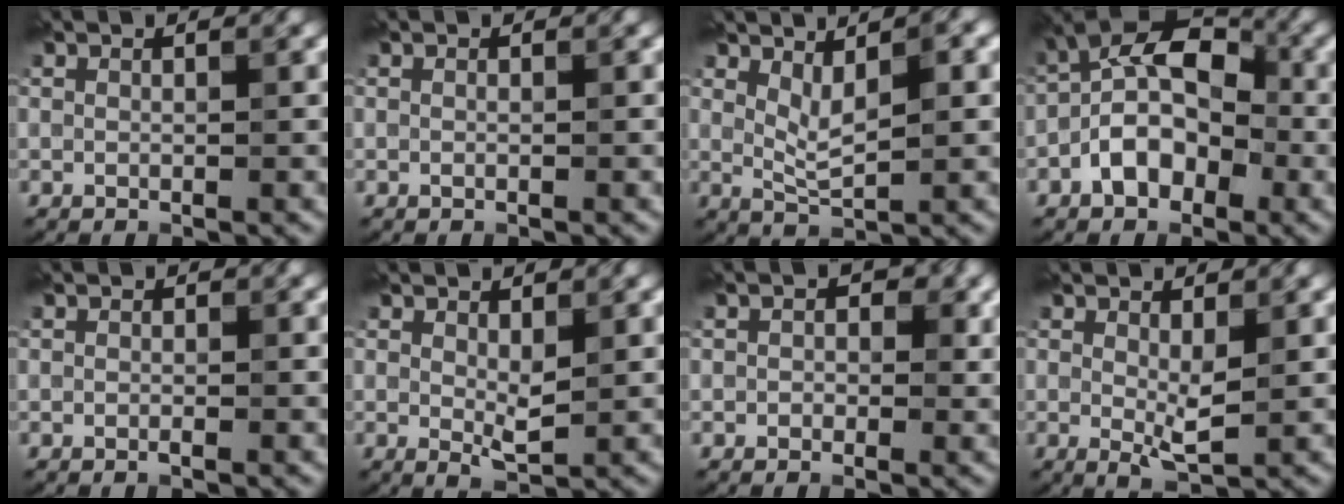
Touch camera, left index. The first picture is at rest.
{"total": 0.6, "force": [-0.5, -0.2, -0.3], "torque": [-0.001, -0.002, -0.002]}
{"total": 2.8, "force": [0.8, 1.0, 2.6], "torque": [-0.054, -0.003, 0.023]}
{"total": 7.0, "force": [-2.7, 4.4, 4.7], "torque": [-0.081, 0.013, -0.053]}
{"total": 0.8, "force": [-0.8, -0.1, -0.2], "torque": [-0.001, -0.003, -0.005]}
{"total": 1.3, "force": [0.1, 0.5, 1.2], "torque": [-0.027, -0.008, 0.013]}
{"total": 2.0, "force": [-0.1, 1.7, 1.0], "torque": [-0.003, -0.003, -0.002]}
{"total": 1.7, "force": [-0.1, 0.4, 1.6], "torque": [-0.036, -0.012, 0.008]}